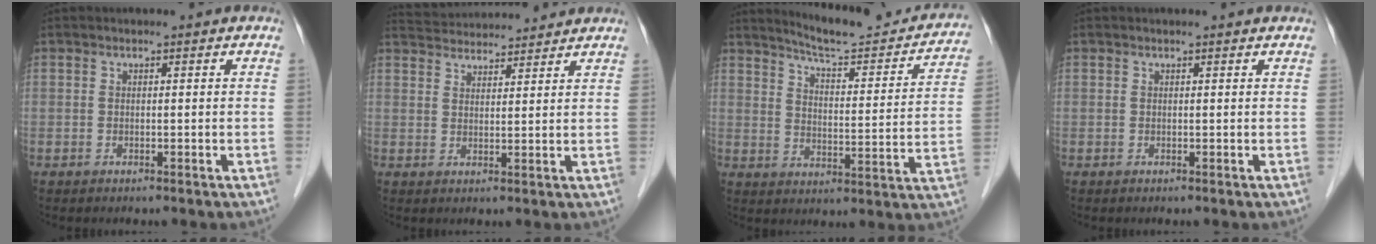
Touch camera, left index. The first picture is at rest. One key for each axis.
{"total": 9.6, "fx": 9.3, "fy": 1.1, "fz": 1.9, "tx": -0.038, "ty": 0.029, "tz": 0.141}
{"total": 16.8, "fx": 15.7, "fy": 2.1, "fz": 5.7, "tx": -0.073, "ty": -0.041, "tz": 0.200}
{"total": 0.9, "fx": 0.9, "fy": 0.0, "fz": 0.3, "tx": -0.010, "ty": 0.003, "tz": 0.010}